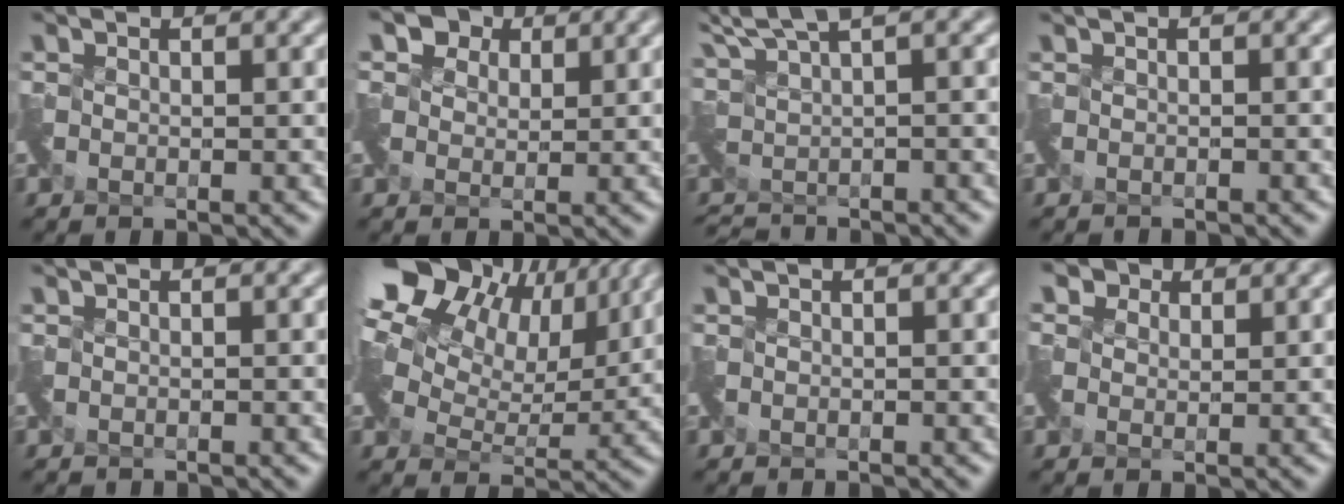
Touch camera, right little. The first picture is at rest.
{"total": 3.0, "force": [1.4, 2.5, 0.6], "torque": [-0.023, 0.009, 0.016]}
{"total": 2.8, "force": [0.7, 1.0, 2.5], "torque": [-0.056, -0.015, 0.023]}
{"total": 0.9, "force": [-0.9, 0.1, 0.3], "torque": [-0.006, -0.017, -0.018]}
{"total": 0.7, "force": [-0.6, 0.1, 0.2], "torque": [-0.003, -0.015, -0.014]}
{"total": 16.9, "force": [8.7, 10.9, 9.6], "torque": [-0.188, 0.048, 0.140]}
{"total": 0.6, "force": [-0.5, 0.1, 0.3], "torque": [-0.007, -0.013, -0.011]}
{"total": 1.5, "force": [0.6, 1.1, -0.7], "torque": [0.011, 0.001, 0.012]}